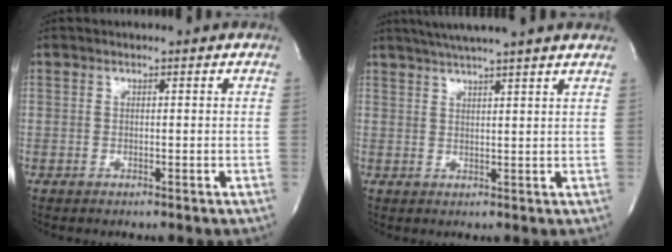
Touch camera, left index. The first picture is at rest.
{"total": 9.9, "force": [8.4, -1.1, 5.2], "torque": [-0.086, 0.024, 0.108]}